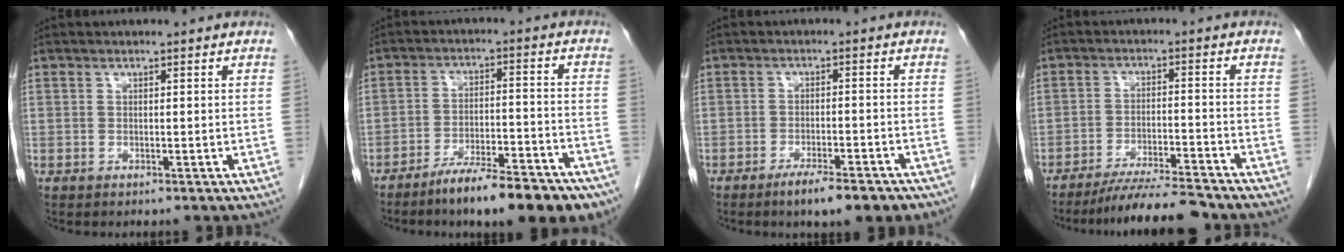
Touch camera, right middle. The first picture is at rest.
{"total": 14.4, "force": [-10.9, 2.9, 8.9], "torque": [-0.106, 0.010, -0.167]}
{"total": 7.6, "force": [-5.6, 1.6, 4.8], "torque": [-0.056, -0.006, -0.078]}
{"total": 9.6, "force": [-8.8, 0.1, 4.0], "torque": [-0.053, -0.014, -0.143]}